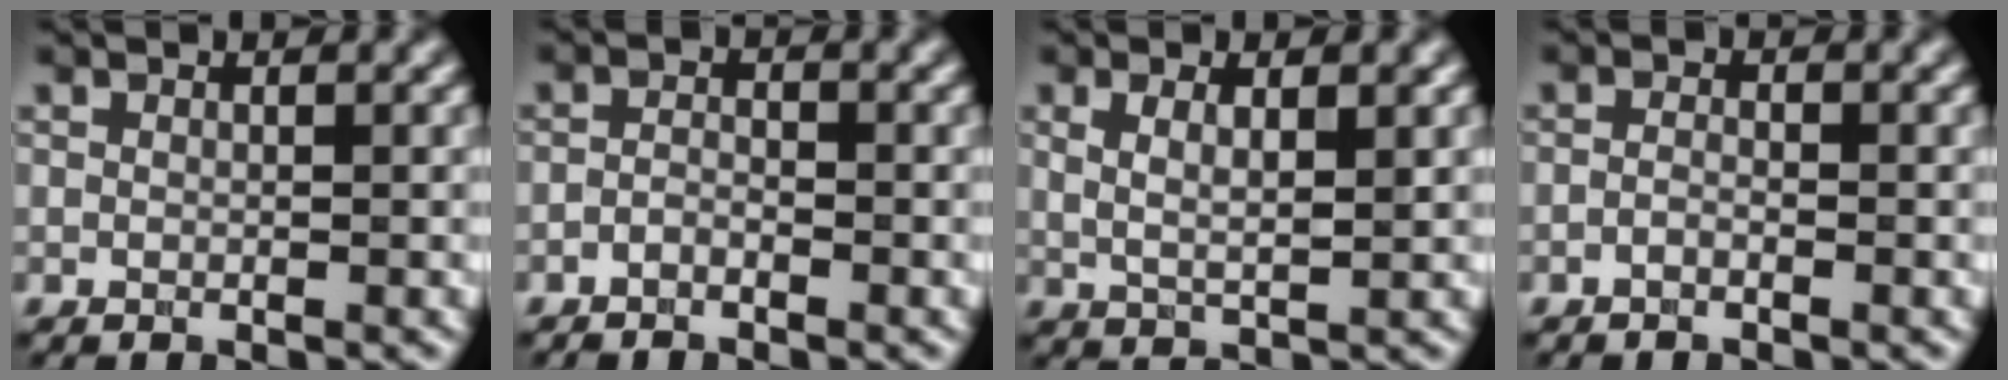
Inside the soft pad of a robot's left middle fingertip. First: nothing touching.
{"total": 1.2, "force": [-0.9, 0.4, 0.6], "torque": [-0.013, 0.002, -0.022]}
{"total": 2.8, "force": [1.0, 0.9, 2.4], "torque": [-0.040, -0.004, 0.019]}
{"total": 0.9, "force": [-0.6, 0.2, 0.6], "torque": [-0.013, 0.000, -0.014]}